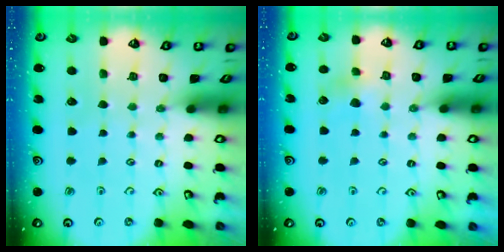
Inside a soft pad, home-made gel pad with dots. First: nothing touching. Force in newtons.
{"total": 4.4, "press": 4.2, "slide": 1.0}